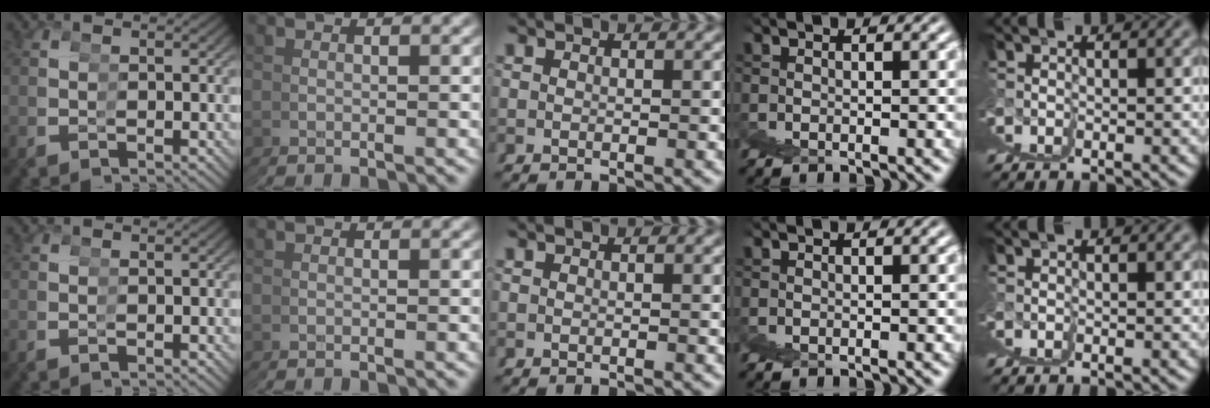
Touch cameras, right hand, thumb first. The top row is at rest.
{}